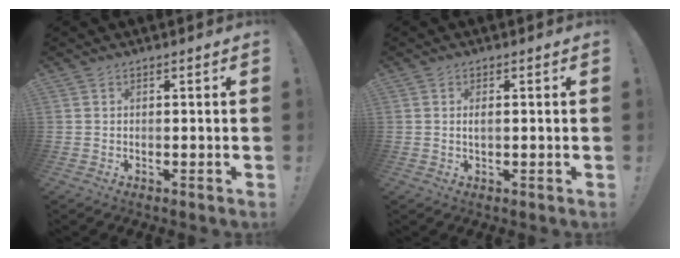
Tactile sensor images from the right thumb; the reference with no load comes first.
{"total": 1.4, "force": [0.0, 0.5, 1.3], "torque": [-0.024, 0.000, -0.001]}